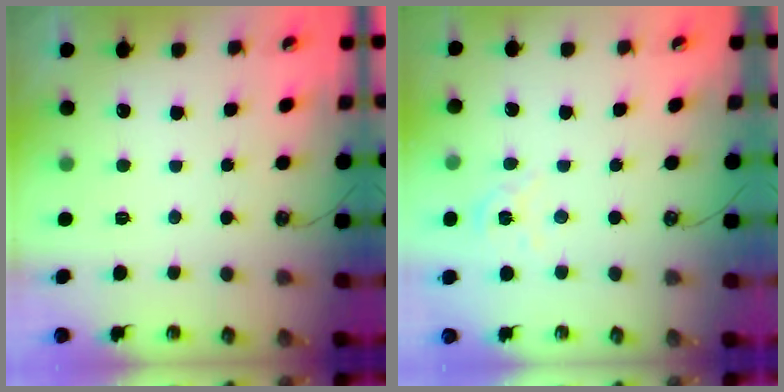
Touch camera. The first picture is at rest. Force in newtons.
{"total": 3.1, "press": 3.1, "slide": 0.3}